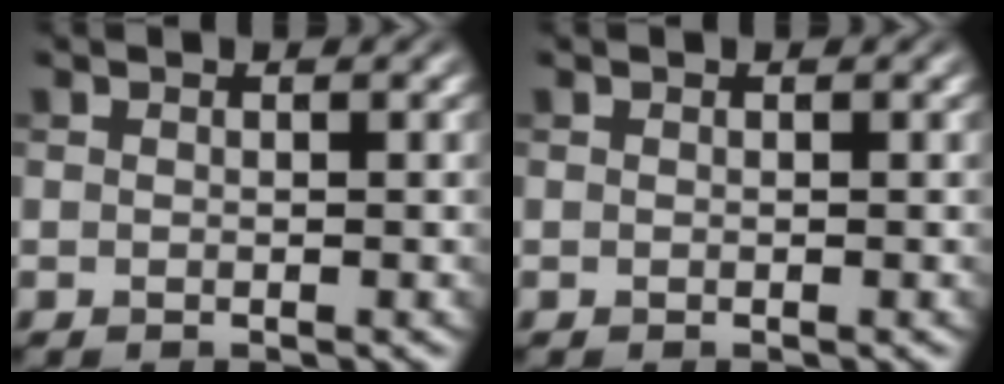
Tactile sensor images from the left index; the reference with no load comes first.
{"total": 0.0}